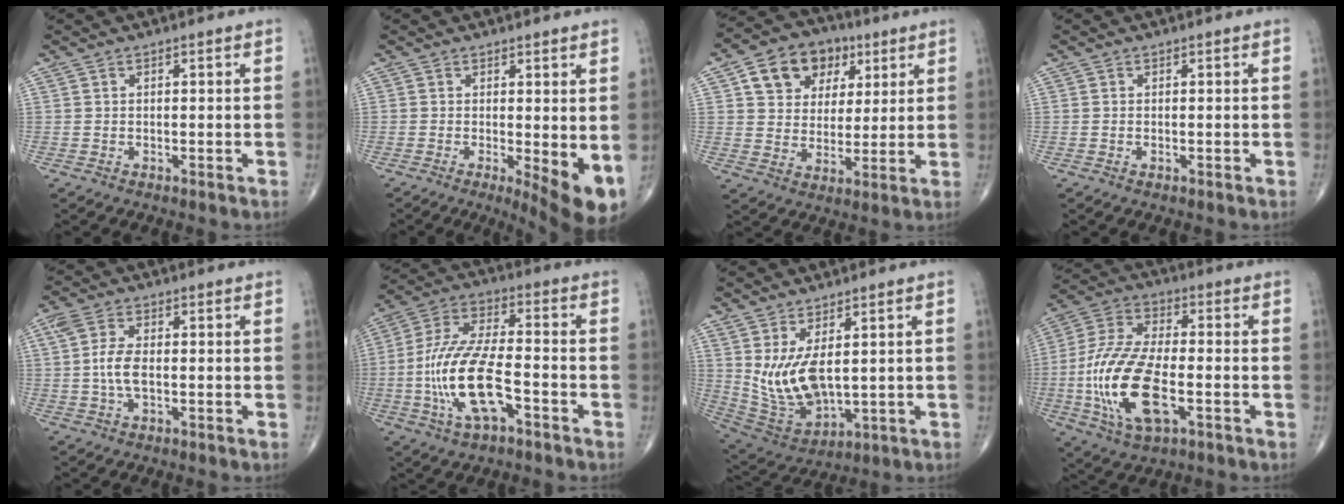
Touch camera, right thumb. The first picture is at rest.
{"total": 8.2, "force": [-0.8, 2.4, 7.7], "torque": [-0.106, -0.020, -0.005]}
{"total": 15.5, "force": [6.5, 11.8, 7.7], "torque": [-0.085, -0.001, 0.107]}
{"total": 0.0}
{"total": 5.4, "force": [-0.2, 2.6, 4.7], "torque": [-0.111, 0.007, -0.006]}
{"total": 15.7, "force": [-4.8, 6.2, 13.6], "torque": [-0.283, 0.031, -0.088]}
{"total": 11.5, "force": [2.2, 5.5, 9.8], "torque": [-0.186, -0.026, 0.070]}
{"total": 18.4, "force": [-4.4, 8.4, 15.8], "torque": [-0.333, 0.014, -0.077]}